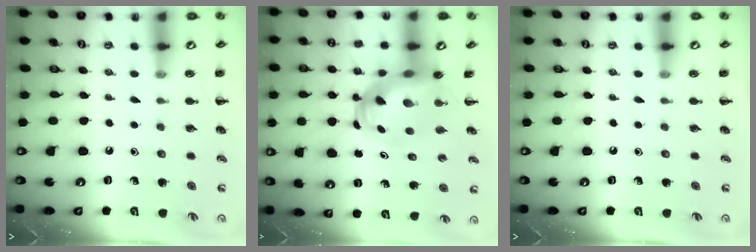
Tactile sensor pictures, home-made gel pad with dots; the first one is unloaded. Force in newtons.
{"total": 5.8, "press": 5.6, "slide": 1.6}
{"total": 0.0}